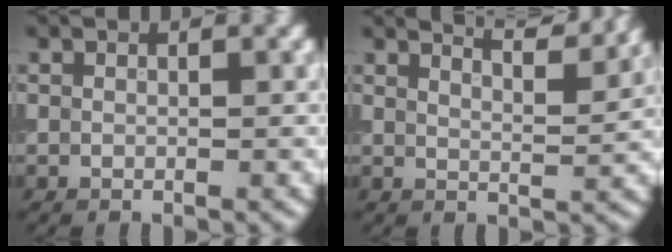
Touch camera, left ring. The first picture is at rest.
{"total": 6.9, "force": [5.6, 1.8, 3.5], "torque": [-0.021, 0.028, 0.040]}